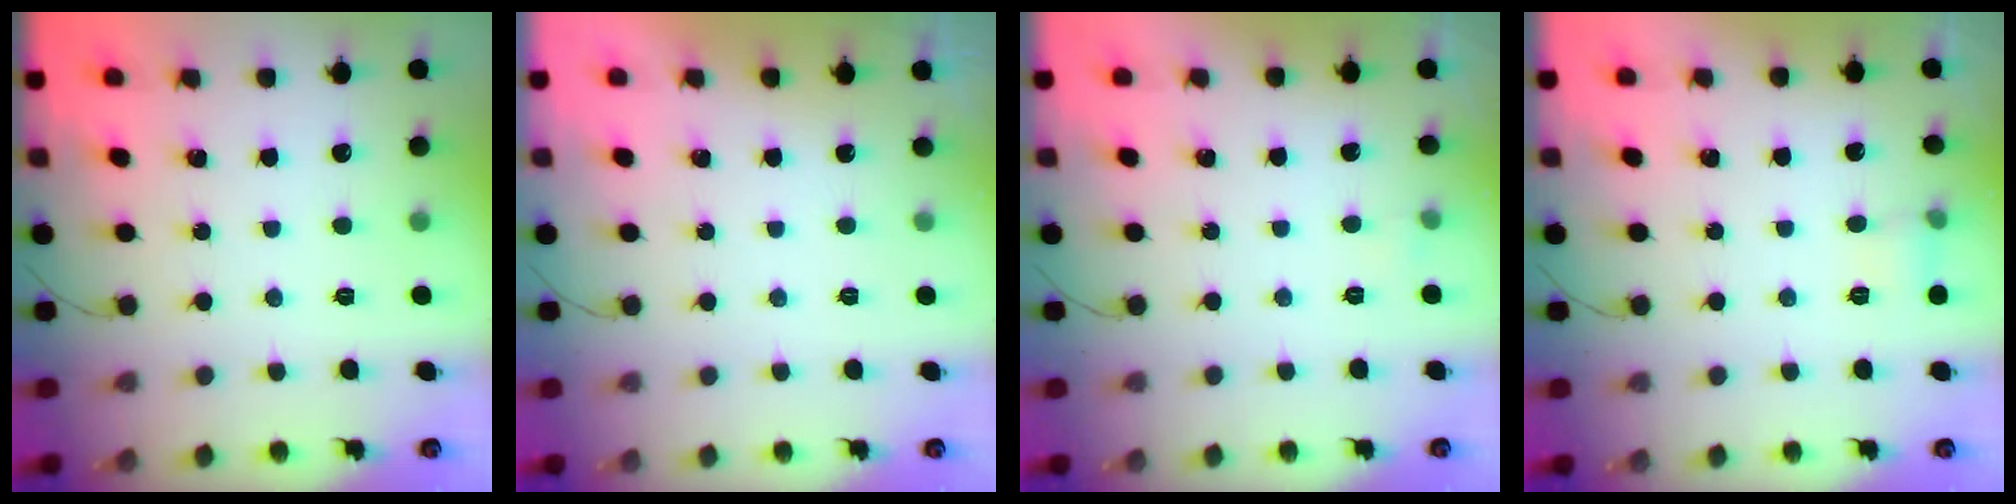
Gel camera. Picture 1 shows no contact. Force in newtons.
{"total": 0.0}
{"total": 2.5, "press": 2.3, "slide": 1.1}
{"total": 5.6, "press": 5.2, "slide": 2.0}